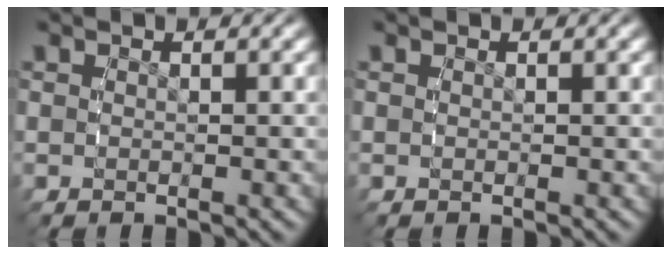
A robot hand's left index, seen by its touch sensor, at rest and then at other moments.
{"total": 0.0}